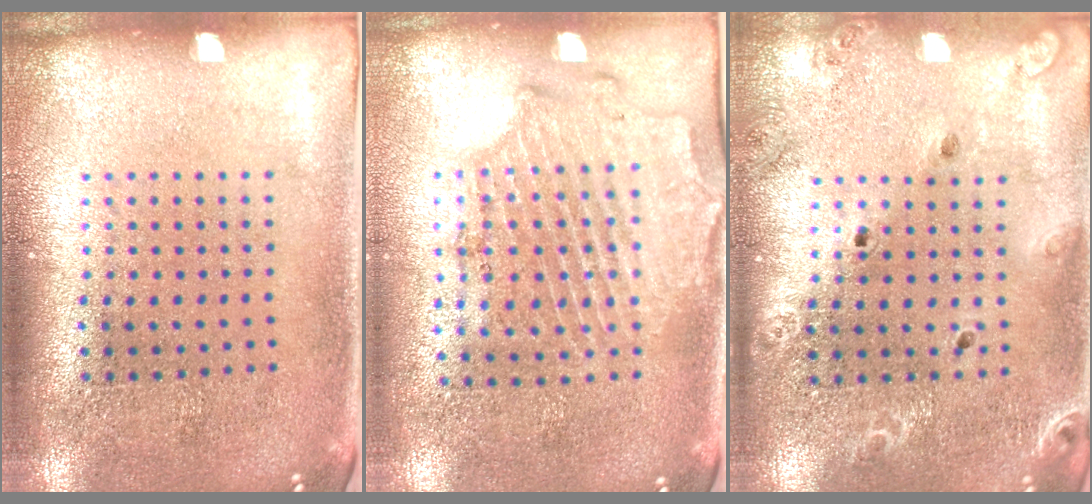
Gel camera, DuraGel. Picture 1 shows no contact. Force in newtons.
{"total": 1.7, "press": 1.5, "slide": 0.8}
{"total": 1.5, "press": 1.4, "slide": 0.2}